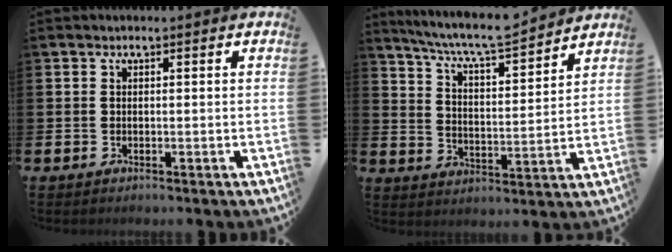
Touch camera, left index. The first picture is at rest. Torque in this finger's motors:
{"motor_torque": [0.94, -1.20, 0.47, 0.17]}